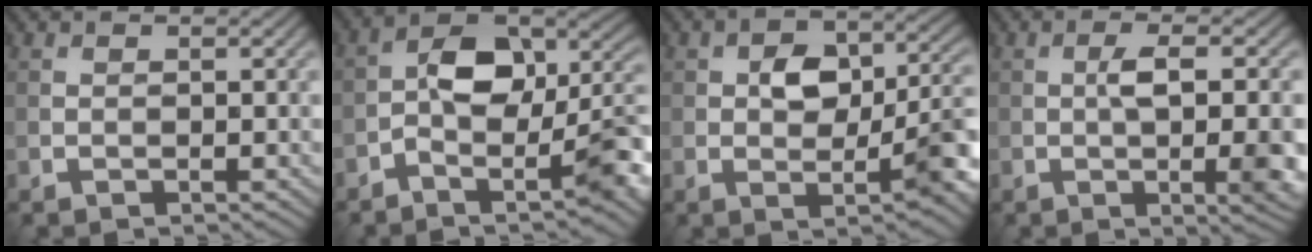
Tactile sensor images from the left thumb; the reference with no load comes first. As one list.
[{"total": 11.3, "force": [-2.6, 5.4, 9.6], "torque": [-0.147, 0.006, -0.057]}, {"total": 8.8, "force": [-0.7, 4.9, 7.3], "torque": [-0.100, 0.006, -0.016]}, {"total": 7.0, "force": [-0.4, 1.9, 6.7], "torque": [-0.110, -0.002, -0.004]}]